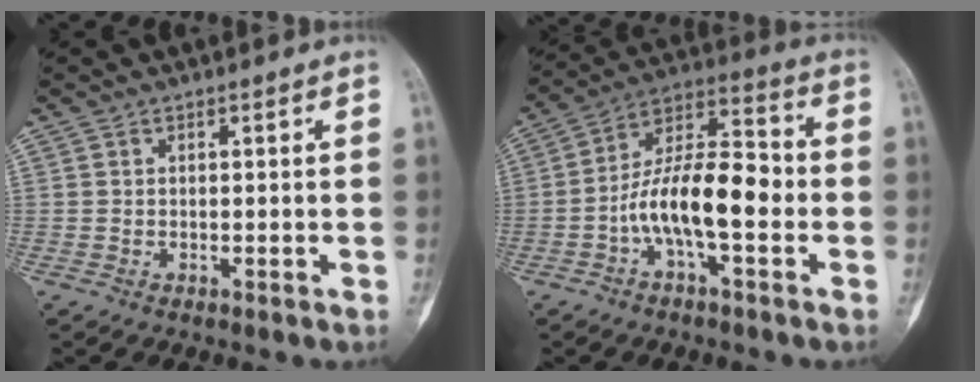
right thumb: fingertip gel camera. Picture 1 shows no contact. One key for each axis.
{"total": 14.6, "fx": -3.3, "fy": 5.7, "fz": 13.0, "tx": -0.223, "ty": 0.044, "tz": -0.064}